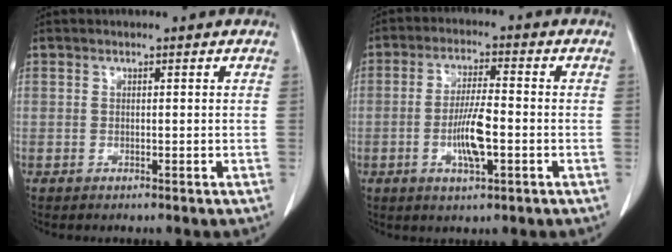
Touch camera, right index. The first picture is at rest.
{"total": 7.2, "force": [-1.9, 1.4, 6.8], "torque": [-0.131, 0.001, -0.031]}